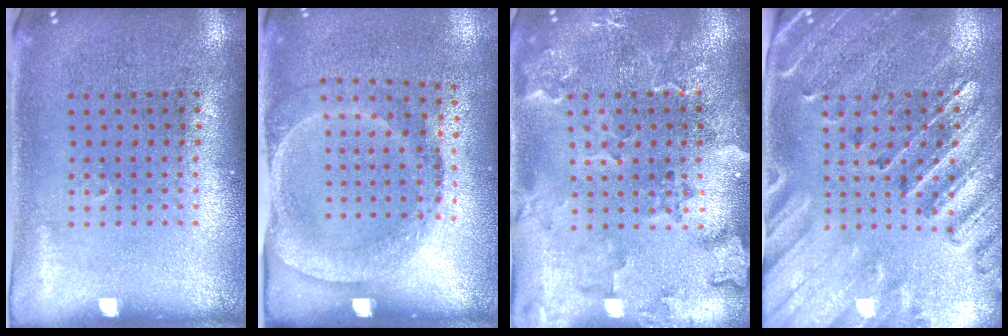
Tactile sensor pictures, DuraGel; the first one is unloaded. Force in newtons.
{"total": 1.8, "press": 1.2, "slide": 1.4}
{"total": 2.3, "press": 2.1, "slide": 0.8}
{"total": 2.9, "press": 2.7, "slide": 1.0}